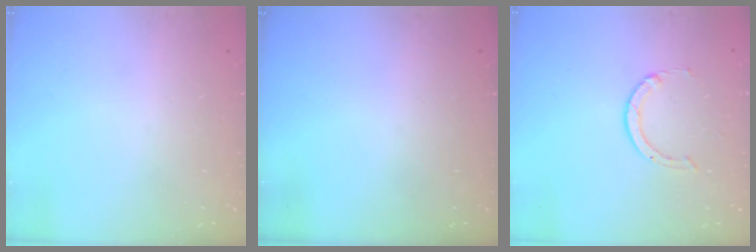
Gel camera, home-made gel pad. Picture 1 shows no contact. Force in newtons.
{"total": 0.0}
{"total": 1.5, "press": 1.5, "slide": 0.2}